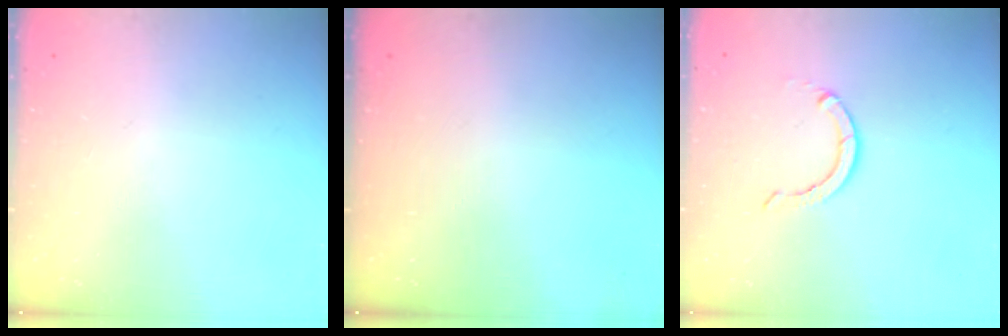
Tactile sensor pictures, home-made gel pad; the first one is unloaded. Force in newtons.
{"total": 0.0}
{"total": 2.9, "press": 2.9, "slide": 0.1}